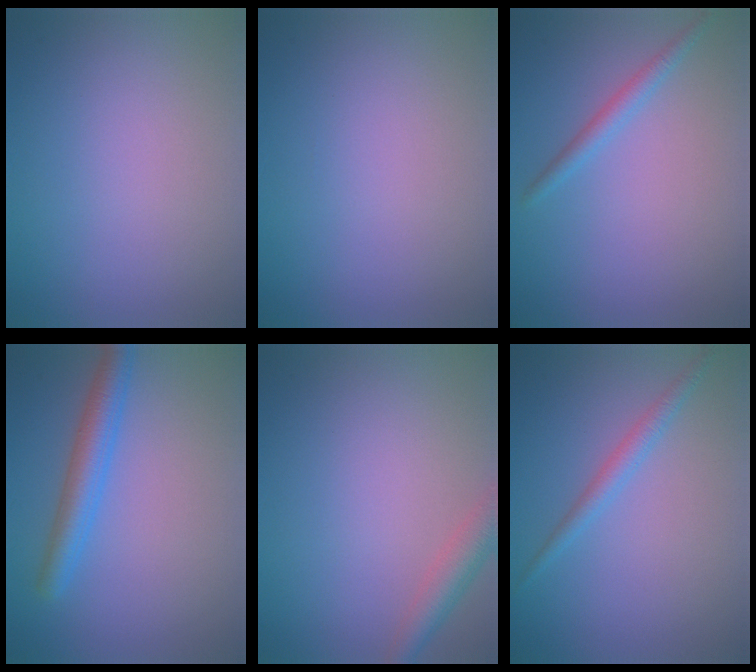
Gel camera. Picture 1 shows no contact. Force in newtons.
{"total": 0.0}
{"total": 1.6, "press": 1.6, "slide": 0.1}
{"total": 3.3, "press": 3.3, "slide": 0.1}
{"total": 2.9, "press": 2.9, "slide": 0.1}
{"total": 1.6, "press": 1.6, "slide": 0.1}